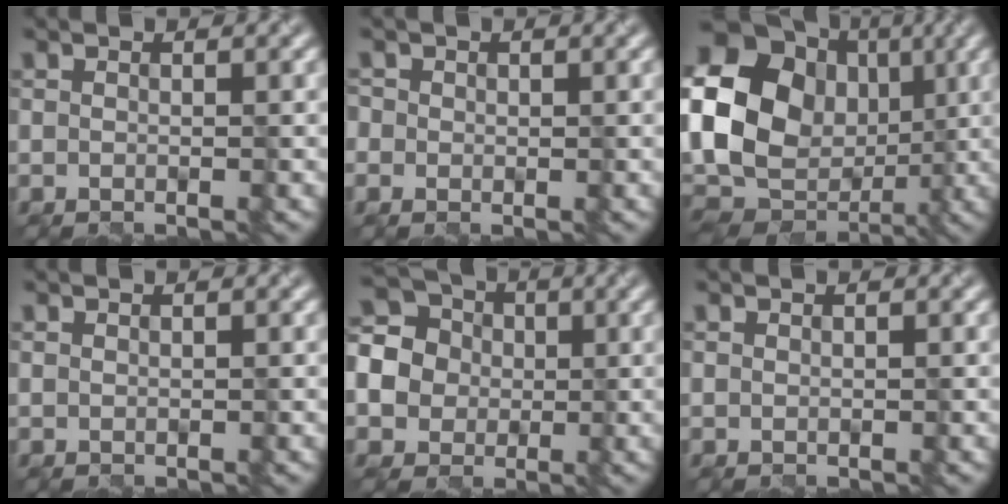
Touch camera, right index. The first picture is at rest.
{"total": 0.7, "force": [-0.2, 0.5, -0.4], "torque": [-0.003, 0.001, 0.003]}
{"total": 20.6, "force": [4.0, 17.9, 9.2], "torque": [-0.233, 0.027, 0.058]}
{"total": 1.0, "force": [0.3, -0.6, -0.8], "torque": [-0.003, 0.003, 0.011]}
{"total": 6.0, "force": [0.2, 5.7, 1.7], "torque": [-0.071, 0.031, -0.017]}
{"total": 1.1, "force": [0.3, -0.6, -0.8], "torque": [-0.002, 0.004, 0.012]}